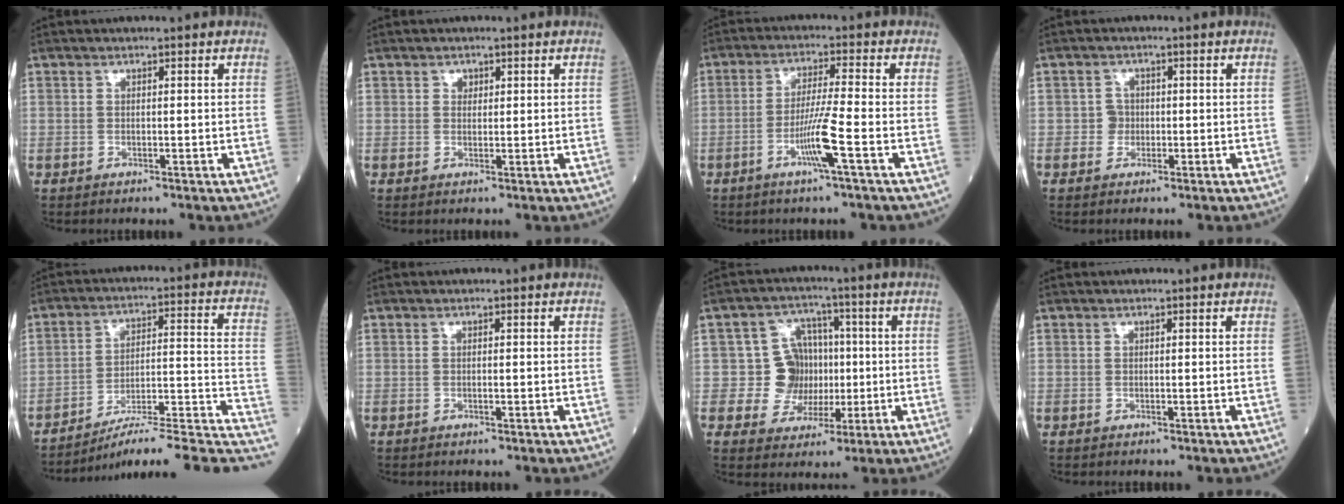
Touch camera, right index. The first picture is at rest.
{"total": 1.0, "force": [0.5, 0.8, 0.4], "torque": [-0.001, -0.002, 0.006]}
{"total": 6.2, "force": [-2.6, -1.1, 5.6], "torque": [-0.109, -0.008, -0.052]}
{"total": 1.8, "force": [-0.5, 1.8, 0.3], "torque": [0.002, 0.008, -0.011]}
{"total": 18.3, "force": [-14.6, 1.1, 11.0], "torque": [-0.100, 0.043, -0.207]}
{"total": 0.0}
{"total": 7.7, "force": [-0.3, 7.4, 1.9], "torque": [-0.027, 0.028, 0.001]}
{"total": 0.0}